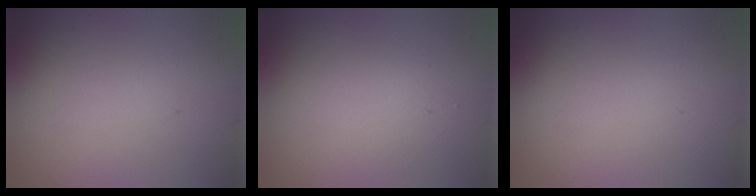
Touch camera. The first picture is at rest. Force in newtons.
{"total": 2.3, "press": 2.3, "slide": 0.2}
{"total": 0.0}